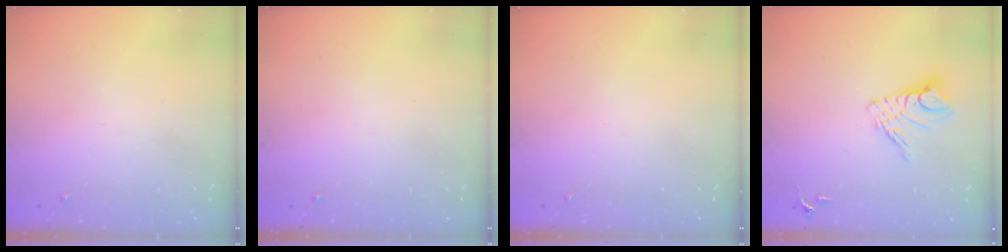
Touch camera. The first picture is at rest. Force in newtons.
{"total": 0.0}
{"total": 0.0}
{"total": 10.3, "press": 10.3, "slide": 0.9}